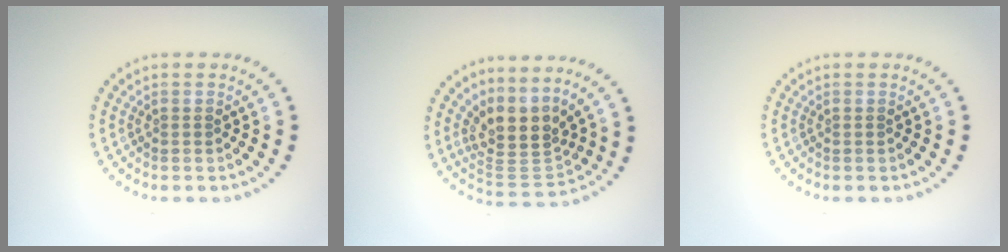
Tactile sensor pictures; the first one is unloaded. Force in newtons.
{"total": 4.1, "press": 3.1, "slide": 2.7}
{"total": 0.0}